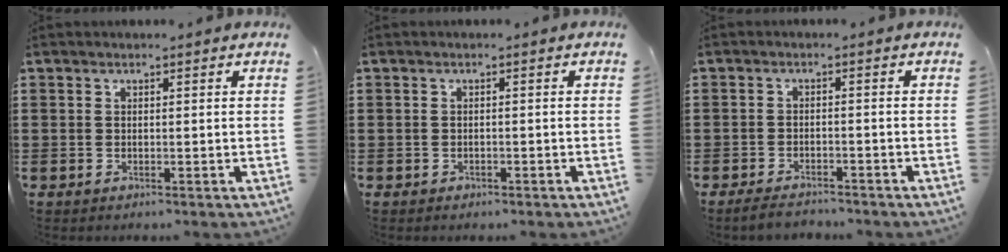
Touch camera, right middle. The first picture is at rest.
{"total": 0.6, "force": [-0.5, 0.3, 0.1], "torque": [-0.004, 0.002, -0.011]}
{"total": 2.6, "force": [-2.5, 0.4, 0.6], "torque": [-0.012, 0.000, -0.051]}